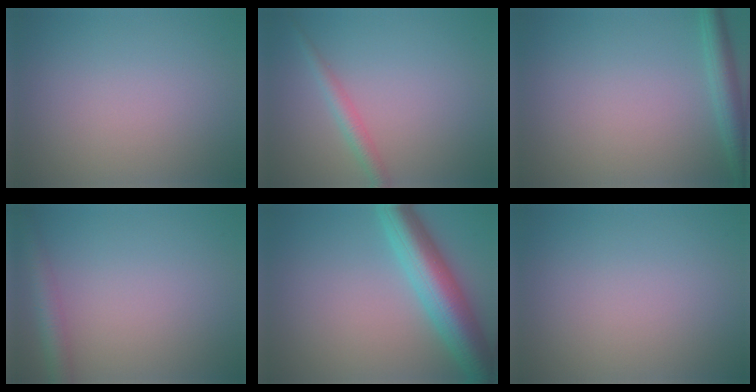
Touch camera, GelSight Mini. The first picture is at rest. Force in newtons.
{"total": 2.0, "press": 2.0, "slide": 0.1}
{"total": 3.0, "press": 3.0, "slide": 0.2}
{"total": 2.9, "press": 2.9, "slide": 0.1}
{"total": 7.7, "press": 7.7, "slide": 0.3}
{"total": 0.0}